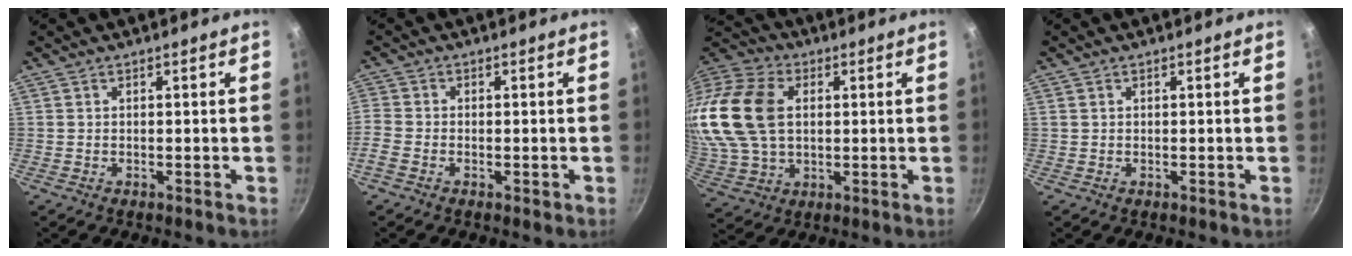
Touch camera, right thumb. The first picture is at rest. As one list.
[{"total": 3.8, "force": [-1.8, 2.4, 2.2], "torque": [-0.056, 0.003, -0.045]}, {"total": 18.8, "force": [2.8, 13.1, 13.2], "torque": [-0.251, 0.013, 0.053]}, {"total": 0.6, "force": [0.2, 0.5, 0.2], "torque": [-0.001, 0.003, 0.001]}]